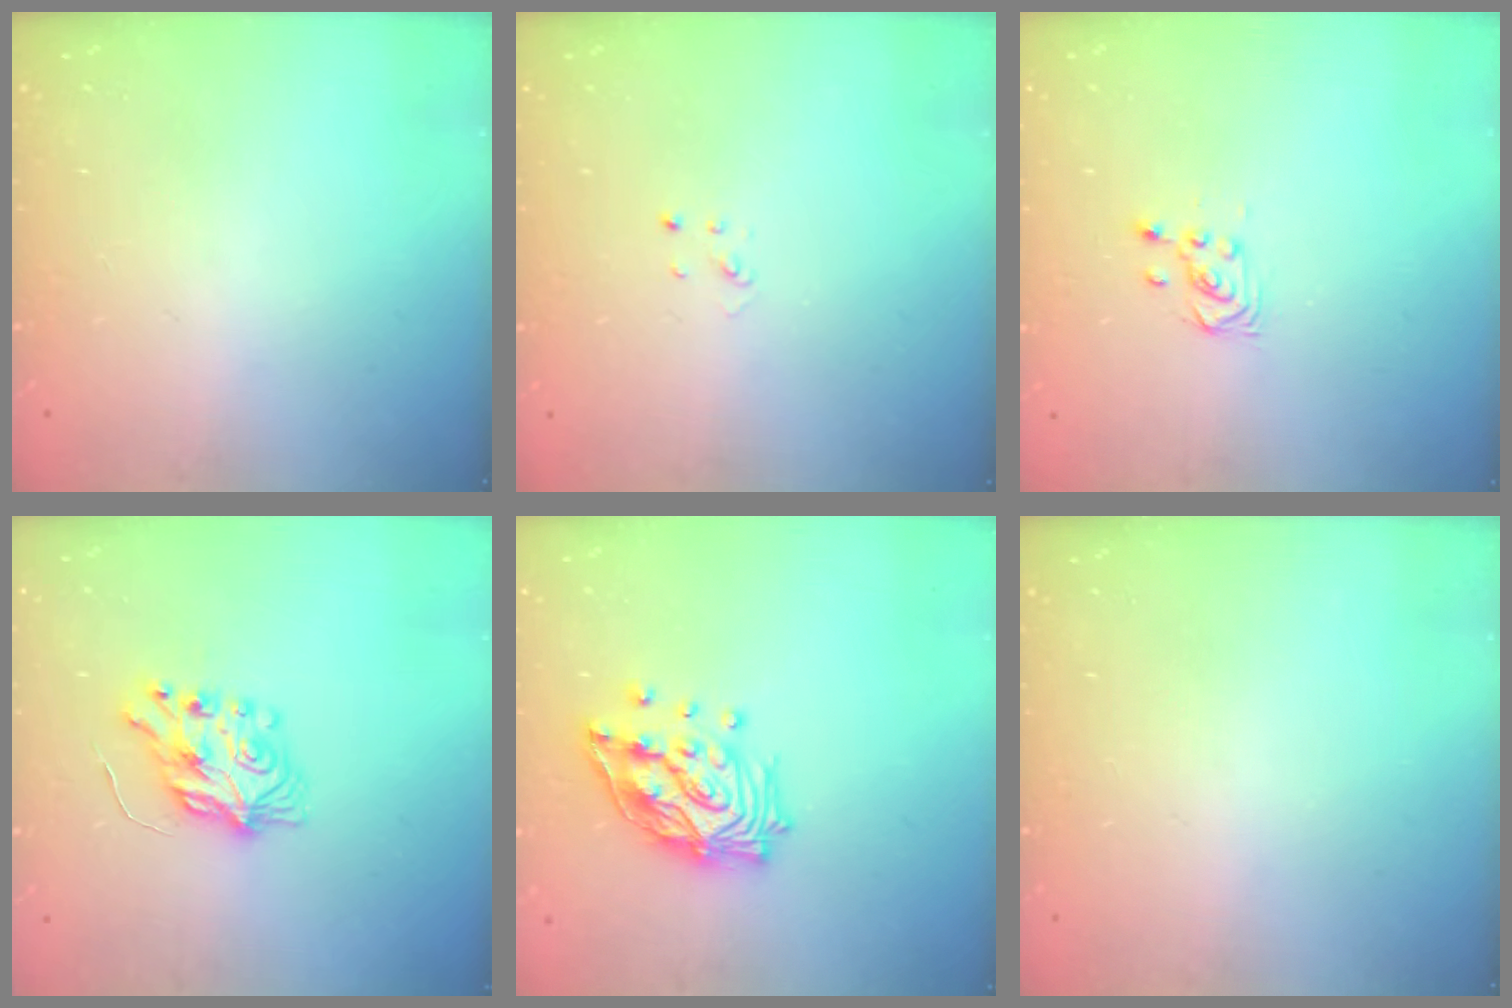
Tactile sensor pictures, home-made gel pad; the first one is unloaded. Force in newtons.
{"total": 2.0, "press": 2.0, "slide": 0.1}
{"total": 3.5, "press": 3.4, "slide": 0.8}
{"total": 7.3, "press": 7.3, "slide": 0.3}
{"total": 15.2, "press": 15.1, "slide": 1.7}
{"total": 0.0}